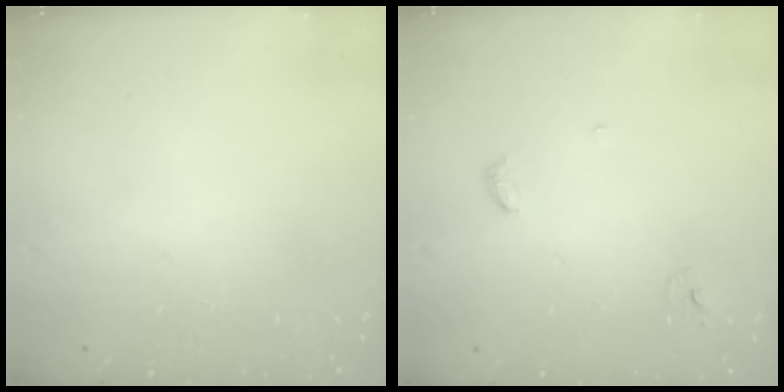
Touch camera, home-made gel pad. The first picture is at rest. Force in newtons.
{"total": 3.8, "press": 3.8, "slide": 0.3}